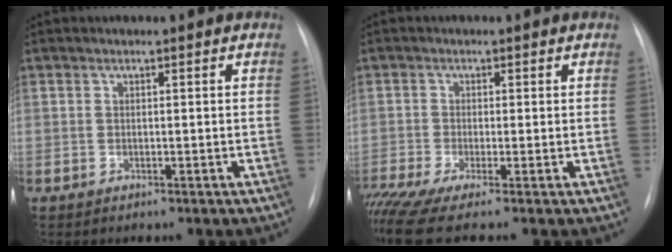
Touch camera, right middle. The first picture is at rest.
{"total": 6.5, "force": [-4.9, -0.4, 4.3], "torque": [-0.082, -0.018, -0.091]}